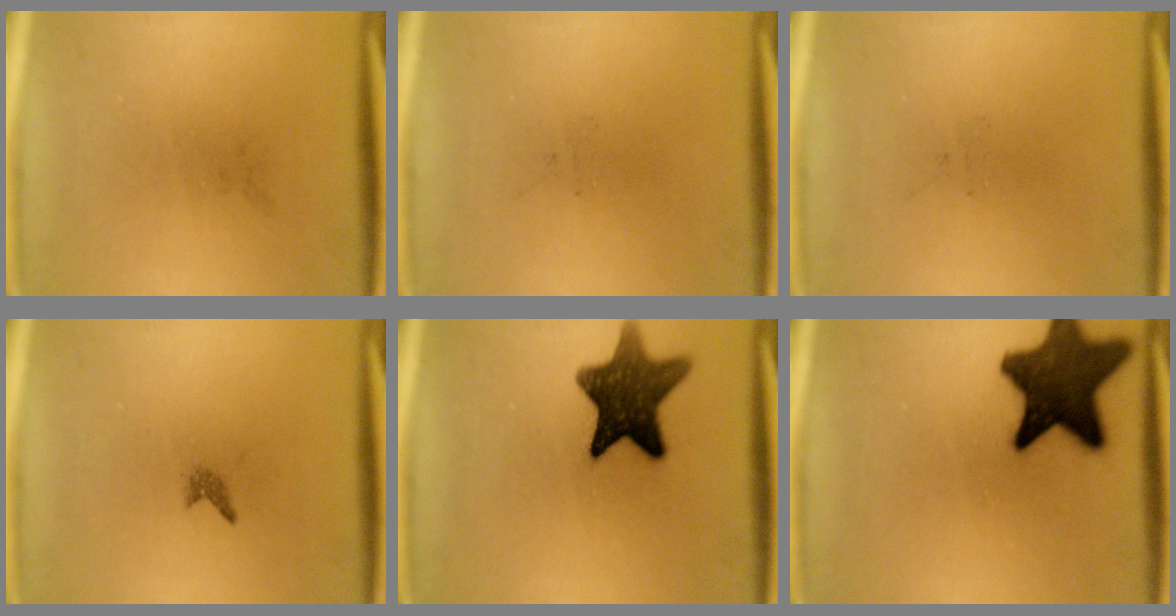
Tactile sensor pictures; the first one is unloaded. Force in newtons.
{"total": 0.0}
{"total": 0.0}
{"total": 0.7}
{"total": 12.3}
{"total": 15.3}